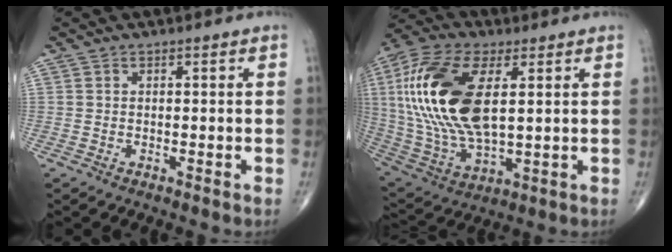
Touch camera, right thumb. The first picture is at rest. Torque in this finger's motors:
{"motor_torque": [1.96, 2.88, 2.38, 0.39, 0.85]}